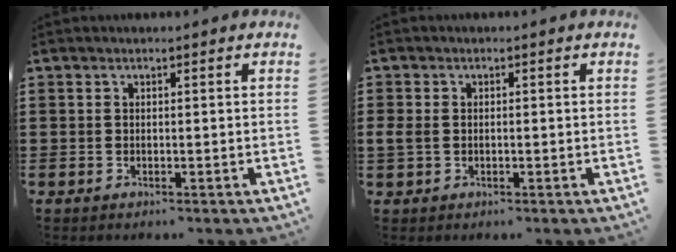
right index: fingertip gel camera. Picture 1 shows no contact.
{"total": 1.4, "force": [-0.3, 0.9, 1.0], "torque": [-0.029, -0.001, -0.010]}